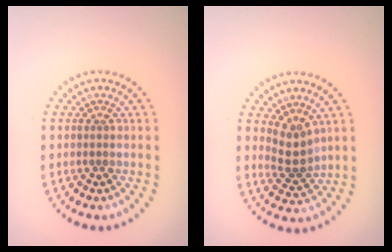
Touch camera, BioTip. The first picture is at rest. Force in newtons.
{"total": 2.8, "press": 2.2, "slide": 1.7}